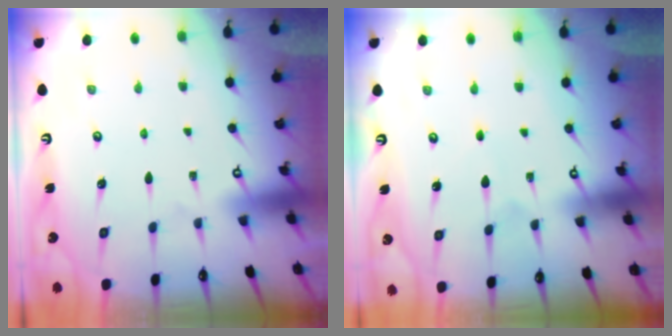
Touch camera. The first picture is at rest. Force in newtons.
{"total": 3.2, "press": 3.2, "slide": 0.3}